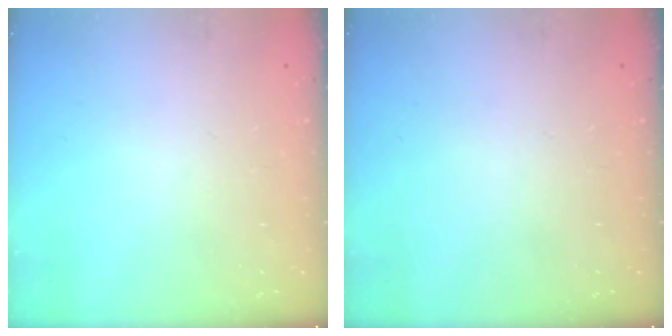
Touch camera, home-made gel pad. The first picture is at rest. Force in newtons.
{"total": 0.0}